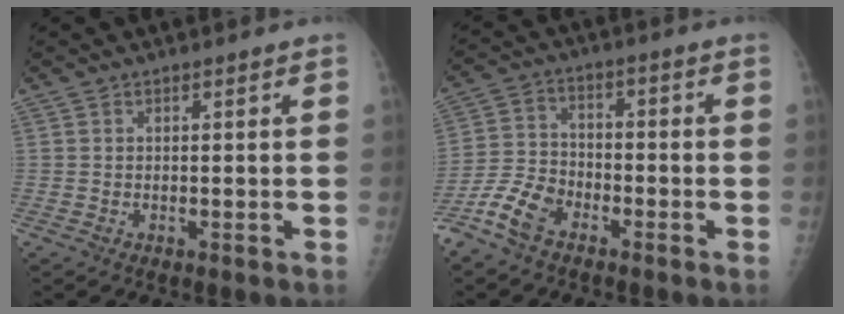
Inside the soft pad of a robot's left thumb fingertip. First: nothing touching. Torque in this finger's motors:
{"motor_torque": [0.15, 0.96, 0.00, 0.08, 0.19]}